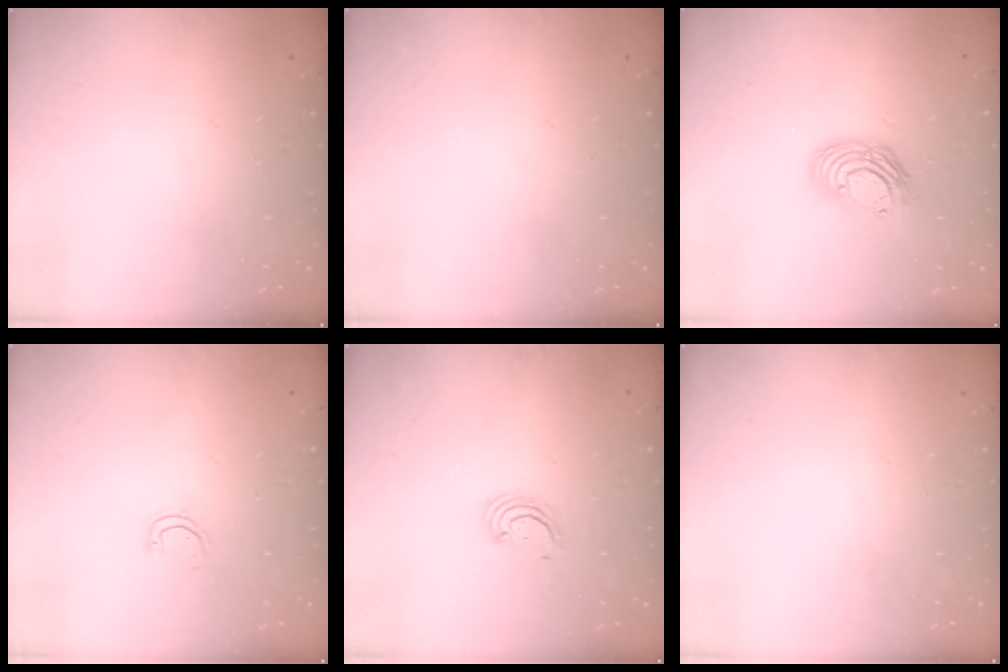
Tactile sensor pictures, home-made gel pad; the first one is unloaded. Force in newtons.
{"total": 0.0}
{"total": 10.9, "press": 10.9, "slide": 0.8}
{"total": 4.1, "press": 4.1, "slide": 0.3}
{"total": 2.8, "press": 2.8, "slide": 0.3}
{"total": 0.0}